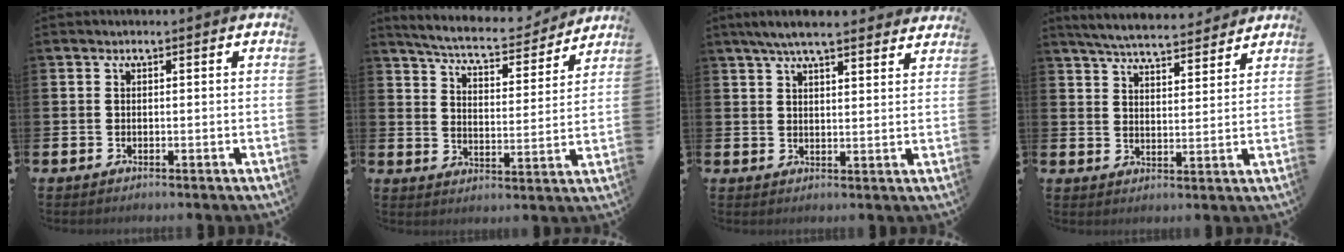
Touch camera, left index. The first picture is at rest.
{"total": 6.5, "force": [6.2, 0.8, 1.7], "torque": [-0.055, -0.048, 0.103]}
{"total": 5.8, "force": [5.3, 0.8, 2.2], "torque": [-0.051, -0.015, 0.096]}
{"total": 5.7, "force": [5.6, 0.5, 1.1], "torque": [-0.034, -0.036, 0.097]}